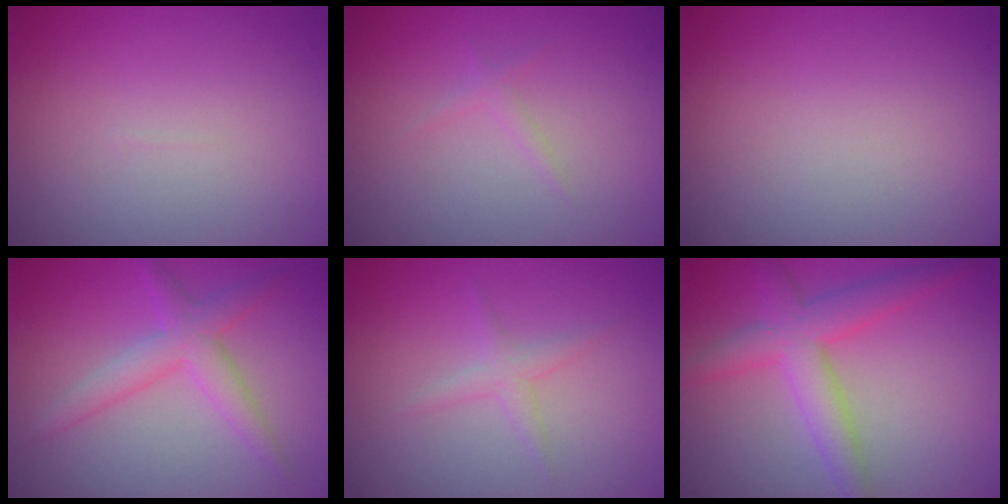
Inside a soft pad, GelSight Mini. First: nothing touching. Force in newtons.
{"total": 0.7, "press": 0.7, "slide": 0.1}
{"total": 0.0}
{"total": 3.2, "press": 3.2, "slide": 0.1}
{"total": 1.3, "press": 1.3, "slide": 0.0}
{"total": 4.5, "press": 4.5, "slide": 0.1}